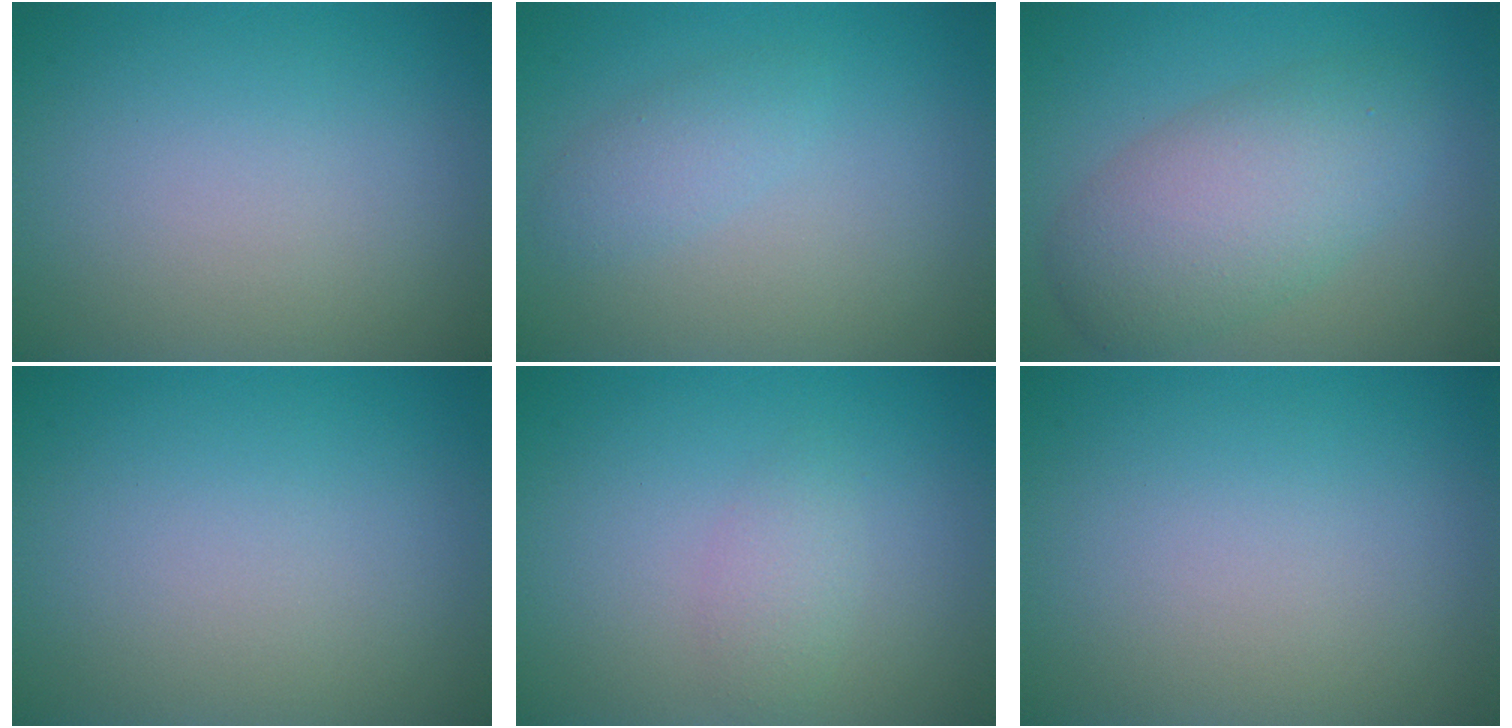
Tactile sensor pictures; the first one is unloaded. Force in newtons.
{"total": 1.6, "press": 1.6, "slide": 0.0}
{"total": 6.3, "press": 6.3, "slide": 0.1}
{"total": 0.0}
{"total": 1.5, "press": 1.5, "slide": 0.0}
{"total": 0.0}